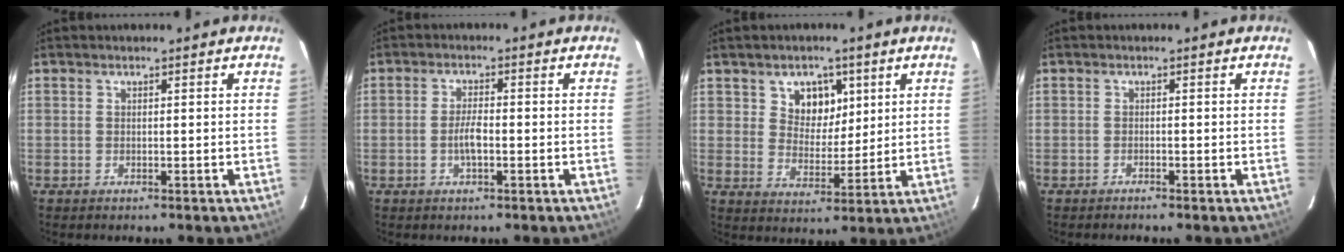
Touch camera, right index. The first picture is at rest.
{"total": 3.3, "force": [-1.0, 1.0, 3.0], "torque": [-0.060, 0.003, -0.019]}
{"total": 6.9, "force": [3.1, 5.3, 3.0], "torque": [-0.045, 0.005, 0.058]}
{"total": 0.7, "force": [-0.6, -0.1, 0.1], "torque": [-0.002, -0.002, -0.012]}